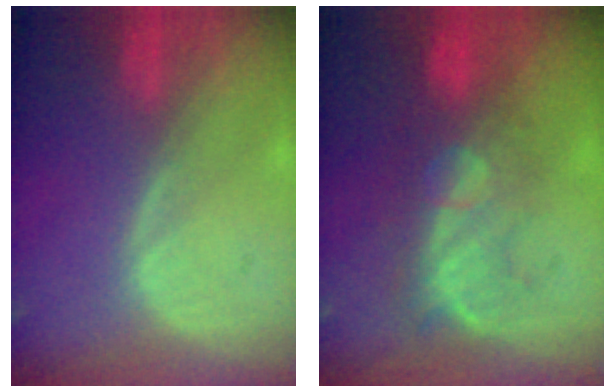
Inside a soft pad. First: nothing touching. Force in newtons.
{"total": 8.2, "press": 7.9, "slide": 2.3}